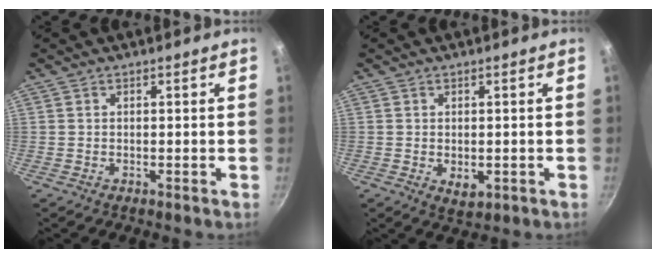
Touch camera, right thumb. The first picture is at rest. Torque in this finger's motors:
{"motor_torque": [-0.36, 0.24, -0.14, 0.43, -0.03]}